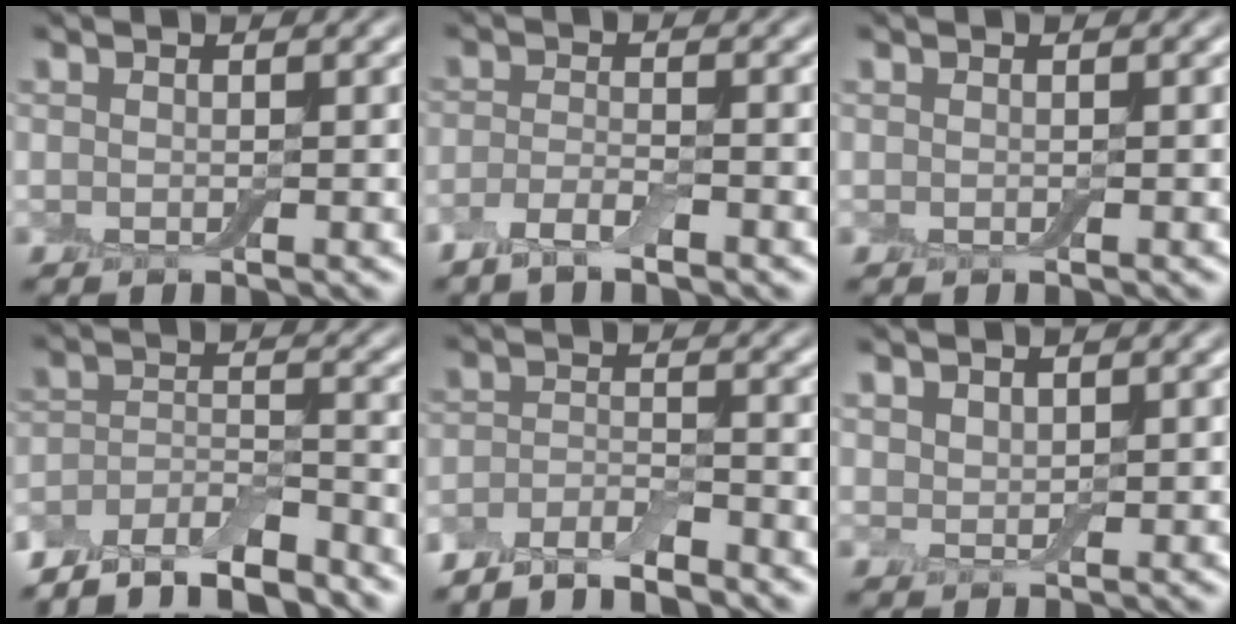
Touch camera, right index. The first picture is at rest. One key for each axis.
{"total": 2.3, "fx": -1.6, "fy": 0.7, "fz": 1.5, "tx": -0.039, "ty": 0.001, "tz": -0.040}
{"total": 0.0}
{"total": 6.5, "fx": -5.7, "fy": 1.8, "fz": 2.5, "tx": -0.049, "ty": -0.003, "tz": -0.107}
{"total": 3.8, "fx": -3.4, "fy": 0.8, "fz": 1.5, "tx": -0.031, "ty": 0.001, "tz": -0.068}
{"total": 1.2, "fx": 1.1, "fy": 0.5, "fz": 0.0, "tx": -0.004, "ty": 0.001, "tz": 0.023}